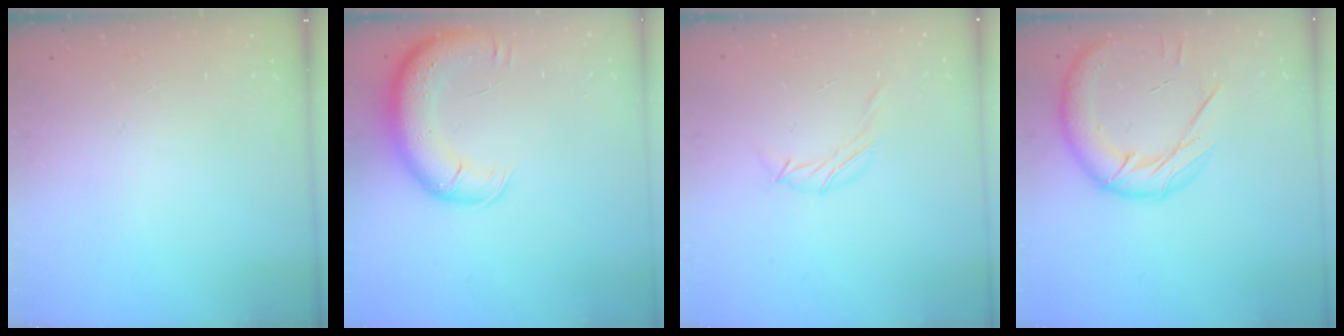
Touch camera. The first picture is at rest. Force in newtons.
{"total": 13.2, "press": 12.8, "slide": 3.3}
{"total": 5.5, "press": 5.4, "slide": 1.2}
{"total": 18.4, "press": 18.2, "slide": 2.8}